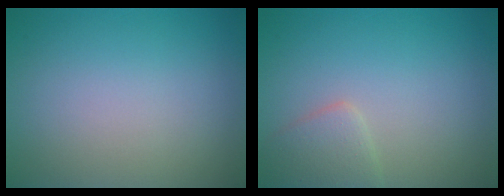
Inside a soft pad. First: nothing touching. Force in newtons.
{"total": 2.1, "press": 2.1, "slide": 0.1}